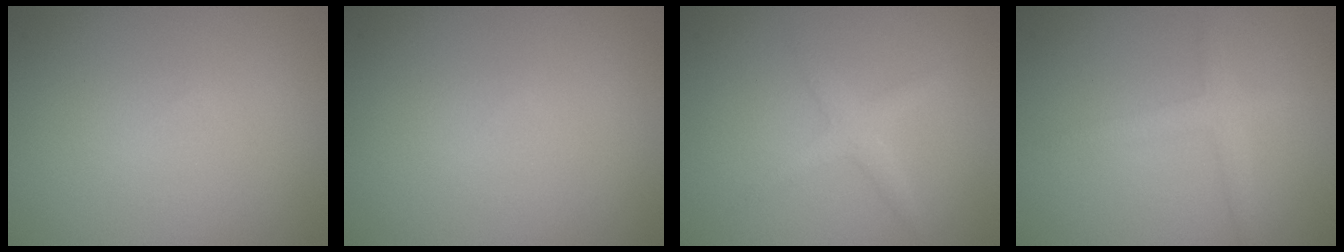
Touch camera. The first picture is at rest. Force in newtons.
{"total": 0.0}
{"total": 2.0, "press": 2.0, "slide": 0.1}
{"total": 2.0, "press": 2.0, "slide": 0.1}